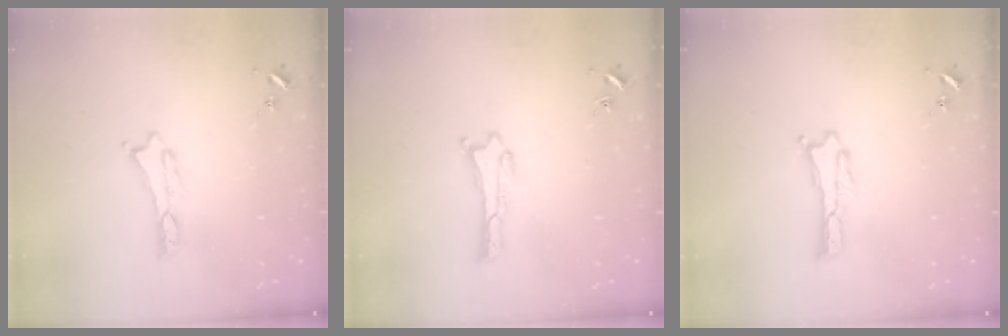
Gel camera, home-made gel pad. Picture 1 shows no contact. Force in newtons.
{"total": 0.0}
{"total": 0.0}